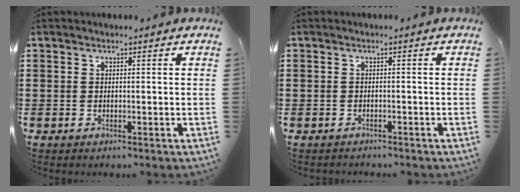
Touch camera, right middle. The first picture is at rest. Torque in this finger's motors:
{"motor_torque": [-0.92, 0.85, -0.81, -0.21]}